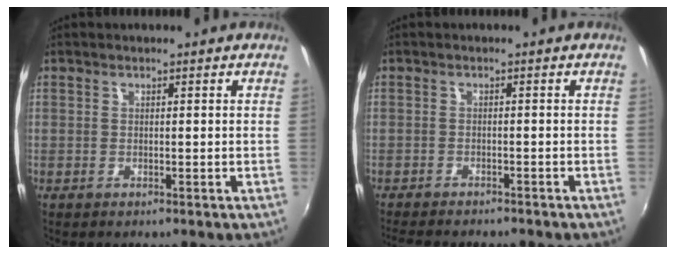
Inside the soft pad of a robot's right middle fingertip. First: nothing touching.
{"total": 7.4, "force": [-6.6, 1.5, 3.0], "torque": [-0.073, -0.017, -0.102]}